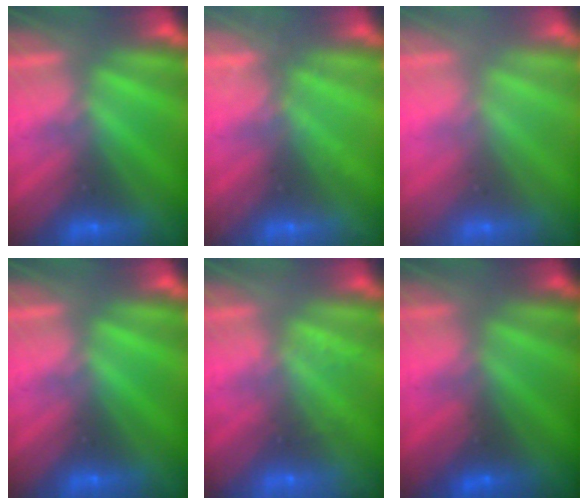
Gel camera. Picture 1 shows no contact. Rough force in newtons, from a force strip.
{"total": 2.2}
{"total": 2.4}
{"total": 0.0}
{"total": 2.2}
{"total": 3.9}